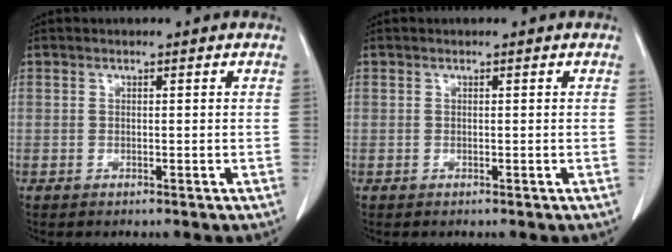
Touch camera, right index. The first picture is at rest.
{"total": 0.0}